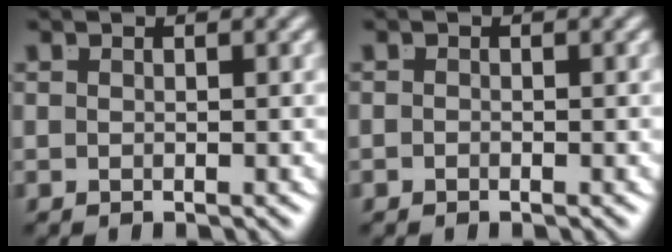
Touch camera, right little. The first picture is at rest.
{"total": 0.7, "force": [-0.4, -0.6, -0.2], "torque": [0.004, -0.008, -0.004]}